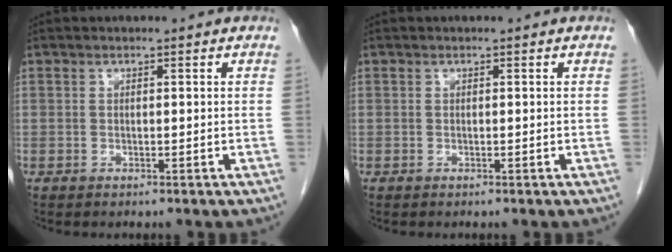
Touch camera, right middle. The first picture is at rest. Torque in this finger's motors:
{"motor_torque": [-0.06, -0.01, 0.02, 0.00]}